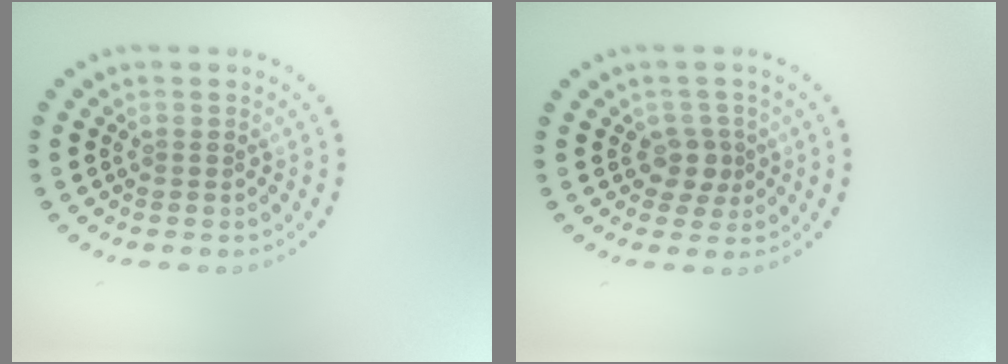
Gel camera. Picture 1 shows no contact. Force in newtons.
{"total": 2.1, "press": 1.8, "slide": 1.0}